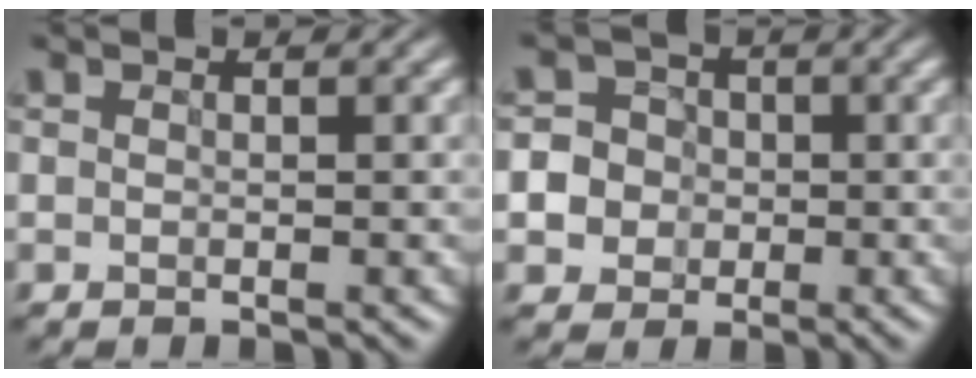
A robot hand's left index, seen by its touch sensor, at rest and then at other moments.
{"total": 7.0, "force": [-1.7, 6.6, 1.4], "torque": [-0.031, 0.006, -0.058]}